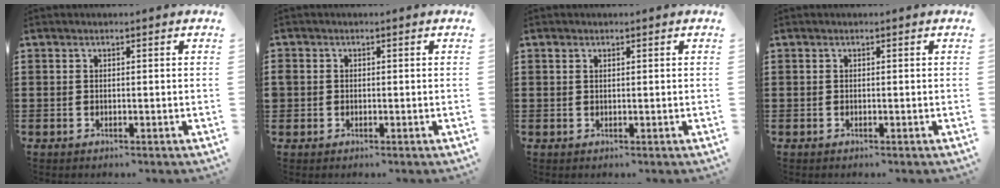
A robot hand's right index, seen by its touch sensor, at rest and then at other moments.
{"total": 1.1, "force": [0.1, 1.1, 0.2], "torque": [-0.006, 0.006, 0.000]}
{"total": 0.7, "force": [0.4, 0.5, 0.3], "torque": [-0.007, 0.003, 0.007]}
{"total": 0.0}